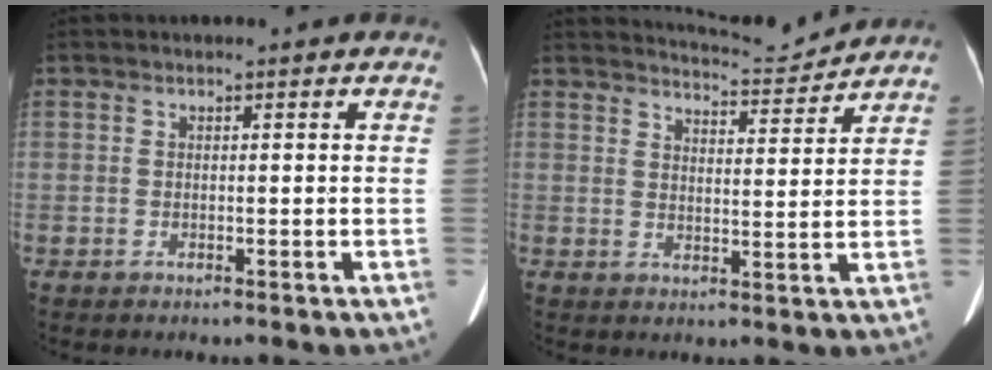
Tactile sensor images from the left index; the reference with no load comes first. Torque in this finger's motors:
{"motor_torque": [-0.80, -1.34, -0.05, -0.03]}